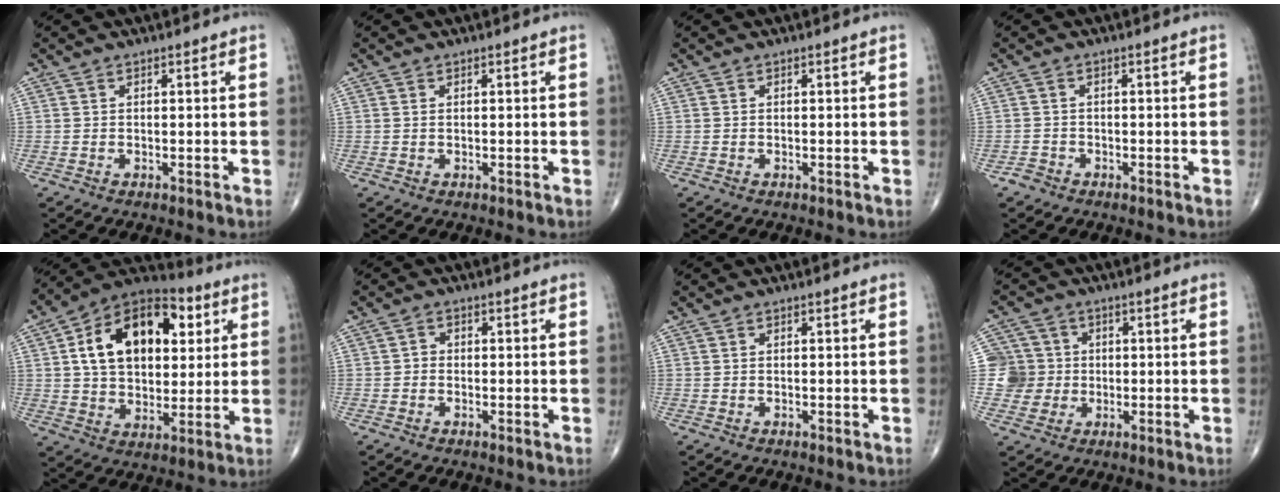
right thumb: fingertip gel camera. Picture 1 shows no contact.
{"total": 0.0}
{"total": 0.0}
{"total": 1.4, "force": [-1.1, 0.9, 0.0], "torque": [0.001, 0.003, -0.025]}
{"total": 20.7, "force": [5.8, 13.3, 14.8], "torque": [-0.200, 0.005, 0.088]}
{"total": 1.4, "force": [-0.3, 1.2, 0.6], "torque": [0.000, 0.006, -0.009]}
{"total": 0.0}
{"total": 6.9, "force": [0.0, 6.9, 0.3], "torque": [0.026, 0.014, -0.004]}